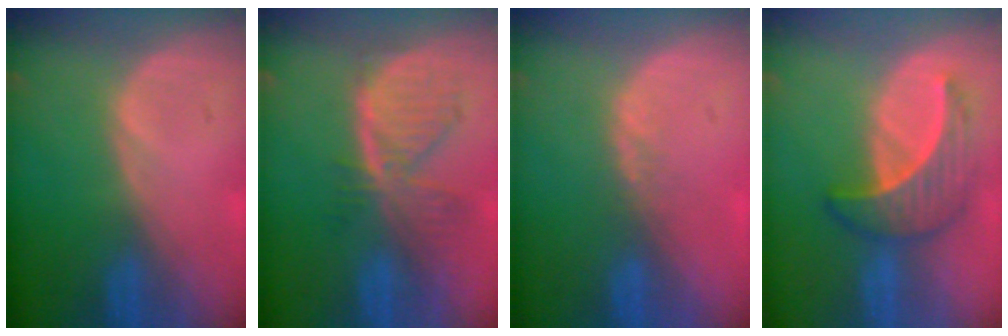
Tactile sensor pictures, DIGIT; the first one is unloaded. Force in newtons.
{"total": 7.9, "press": 6.9, "slide": 3.9}
{"total": 1.3, "press": 1.1, "slide": 0.7}
{"total": 6.9, "press": 6.3, "slide": 2.9}